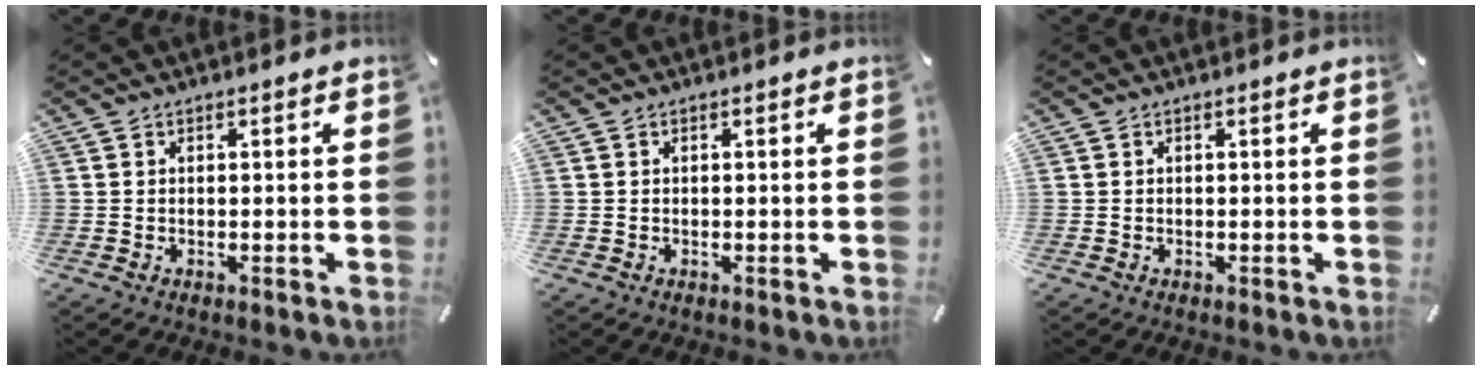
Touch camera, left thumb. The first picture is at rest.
{"total": 0.0}
{"total": 0.0}